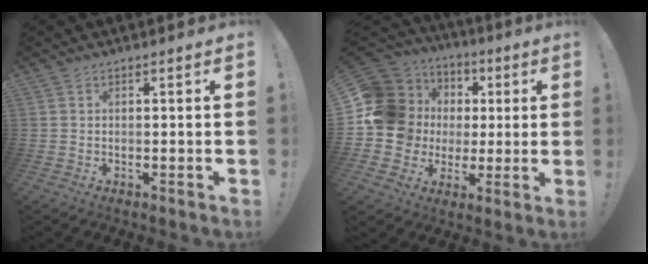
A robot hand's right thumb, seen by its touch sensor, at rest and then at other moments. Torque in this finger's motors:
{"motor_torque": [0.78, 0.68, 0.46, 0.04, 0.02]}